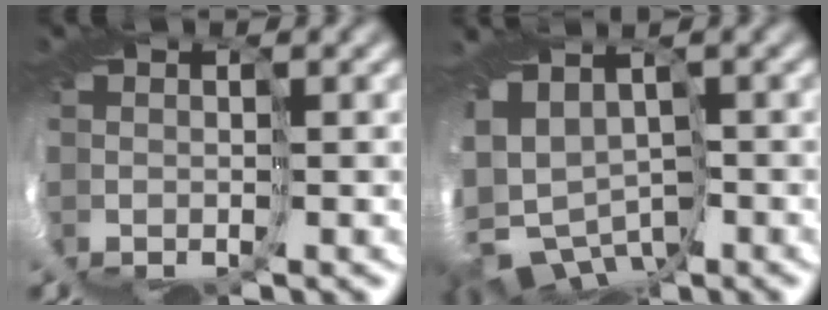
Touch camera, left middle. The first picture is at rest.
{"total": 6.1, "force": [-4.2, 3.7, 2.2], "torque": [-0.057, -0.018, -0.074]}